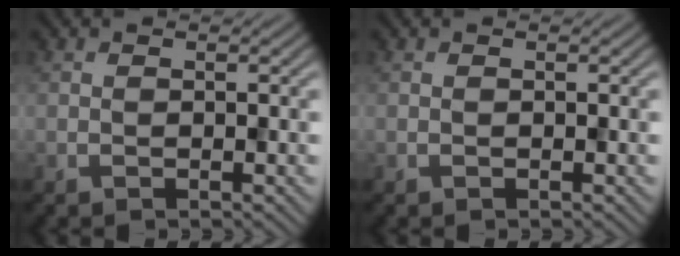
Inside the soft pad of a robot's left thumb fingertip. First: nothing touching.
{"total": 0.0}